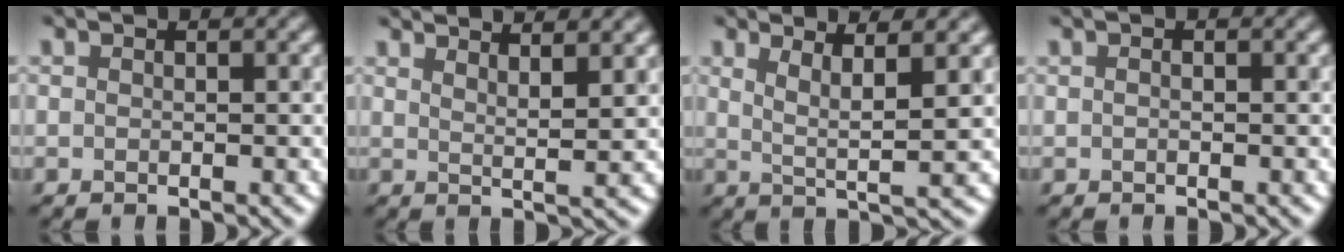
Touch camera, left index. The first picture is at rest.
{"total": 4.7, "force": [3.7, 0.8, 2.8], "torque": [-0.021, 0.021, 0.040]}
{"total": 3.7, "force": [1.7, 0.4, 3.2], "torque": [-0.058, 0.000, 0.042]}
{"total": 0.0}